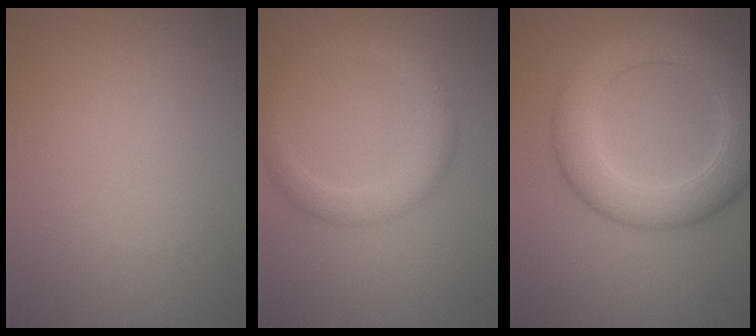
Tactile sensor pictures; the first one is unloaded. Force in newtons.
{"total": 3.7, "press": 3.7, "slide": 0.2}
{"total": 7.6, "press": 7.6, "slide": 0.2}